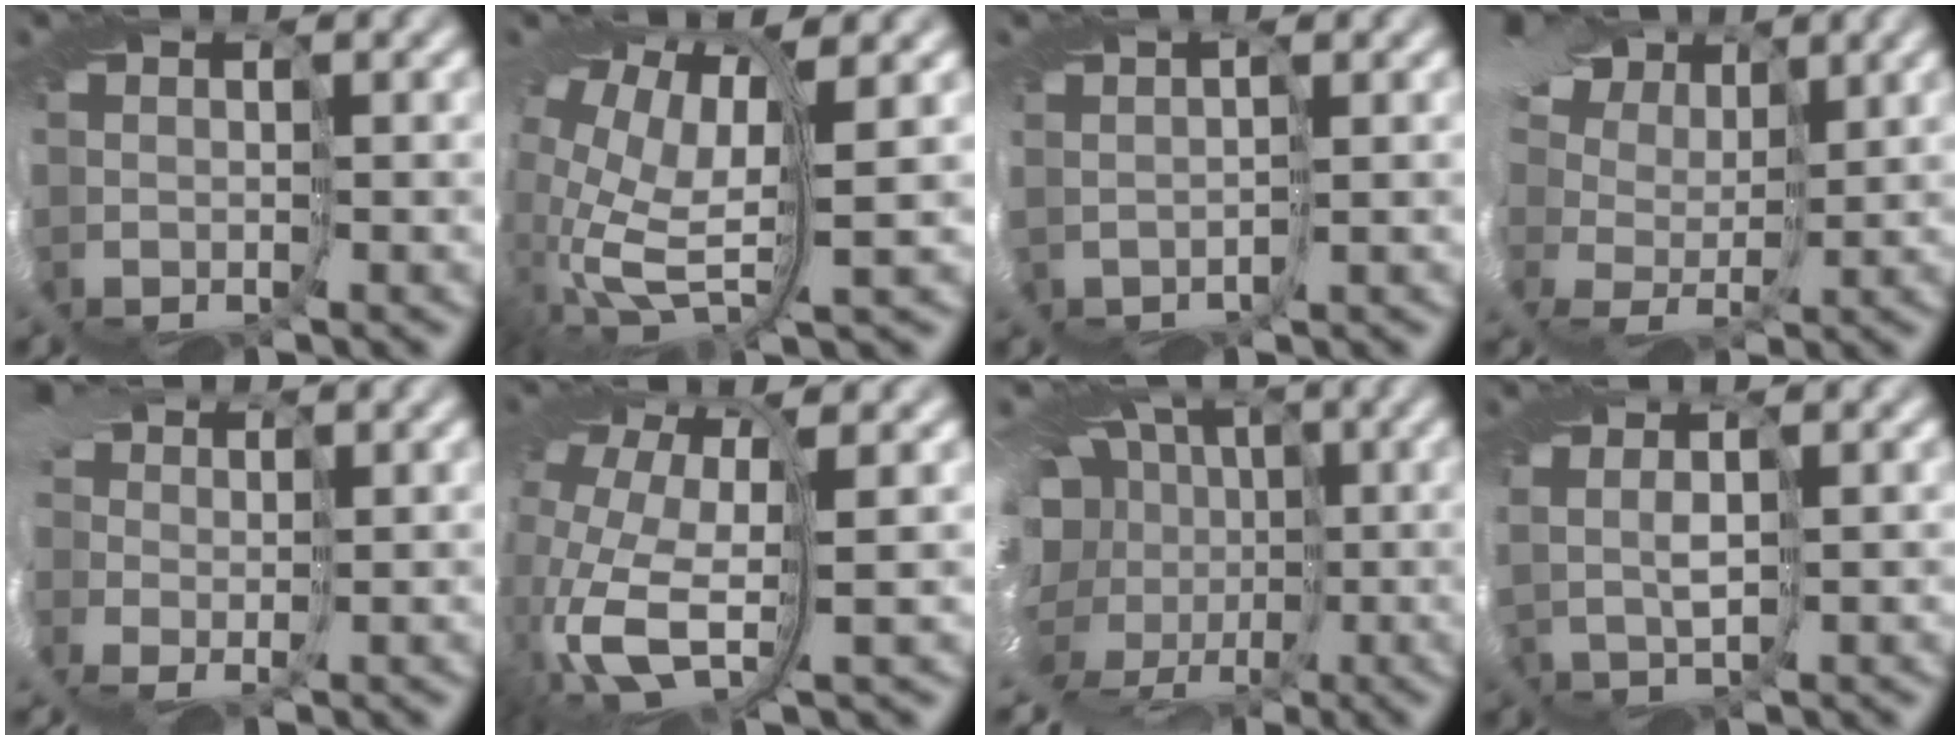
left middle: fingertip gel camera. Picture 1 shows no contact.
{"total": 10.7, "force": [-0.4, 5.1, 9.4], "torque": [-0.207, -0.027, 0.000]}
{"total": 1.4, "force": [0.9, 0.5, 0.9], "torque": [-0.002, 0.013, -0.010]}
{"total": 13.7, "force": [7.9, 8.3, 7.6], "torque": [-0.167, 0.051, 0.095]}
{"total": 8.2, "force": [-0.2, 6.3, 5.3], "torque": [-0.100, -0.004, -0.036]}
{"total": 14.1, "force": [-1.9, 7.4, 11.8], "torque": [-0.238, -0.045, -0.011]}
{"total": 11.7, "force": [-0.8, 9.1, 7.3], "torque": [-0.139, -0.011, -0.013]}
{"total": 2.1, "force": [0.9, 0.7, 1.8], "torque": [-0.050, 0.013, 0.017]}